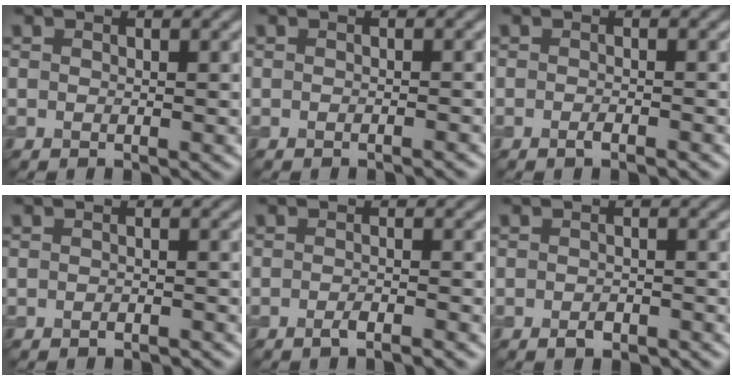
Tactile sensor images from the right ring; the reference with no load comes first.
{"total": 0.7, "force": [-0.6, 0.1, 0.3], "torque": [-0.003, 0.001, -0.009]}
{"total": 1.1, "force": [-0.7, 0.2, 0.8], "torque": [-0.014, -0.002, -0.013]}
{"total": 1.1, "force": [-1.0, 0.4, 0.4], "torque": [-0.006, 0.000, -0.015]}
{"total": 1.9, "force": [-1.4, 0.4, 1.2], "torque": [-0.014, 0.002, -0.026]}
{"total": 1.9, "force": [-1.3, 1.0, 1.0], "torque": [-0.015, 0.001, -0.023]}